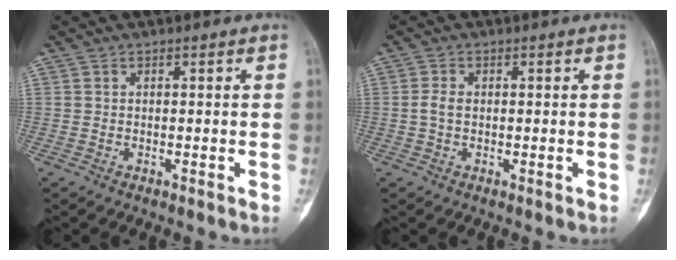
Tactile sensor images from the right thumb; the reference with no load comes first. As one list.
[{"total": 2.0, "force": [-0.1, 1.2, 1.6], "torque": [-0.034, 0.004, -0.006]}]